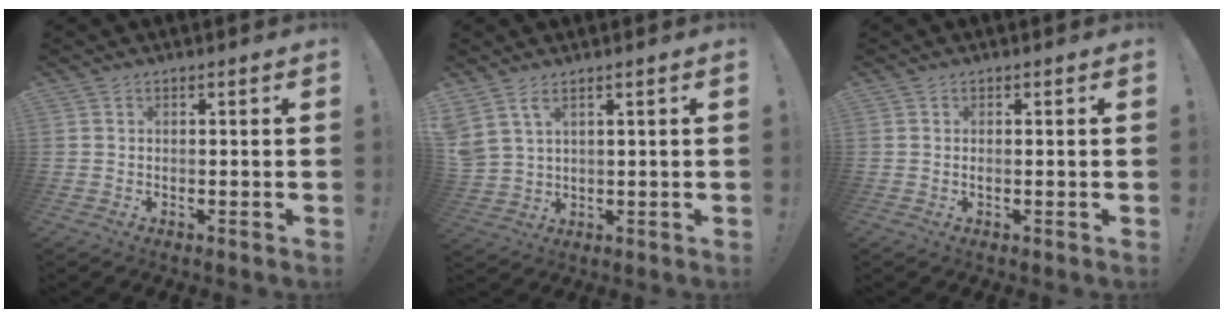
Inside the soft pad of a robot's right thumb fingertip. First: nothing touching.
{"total": 4.6, "force": [3.0, 2.0, 2.8], "torque": [-0.054, -0.013, 0.061]}
{"total": 0.5, "force": [-0.1, 0.1, 0.5], "torque": [-0.015, 0.001, 0.000]}